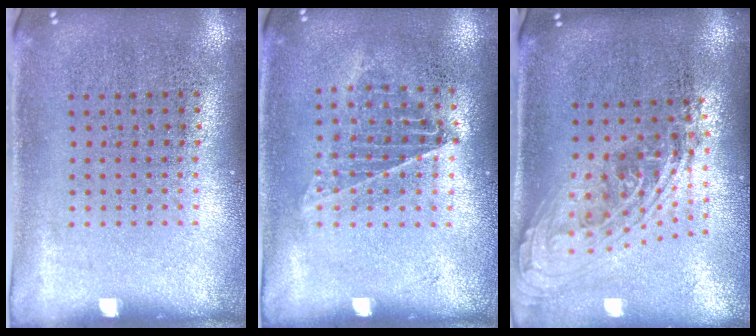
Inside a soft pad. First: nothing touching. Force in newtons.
{"total": 0.9, "press": 0.9, "slide": 0.1}
{"total": 2.1, "press": 1.6, "slide": 1.4}